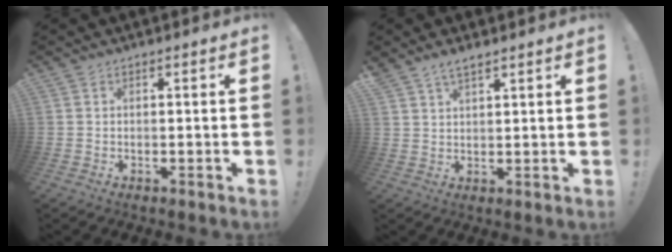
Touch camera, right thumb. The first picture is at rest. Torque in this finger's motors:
{"motor_torque": [0.05, 0.16, 0.89, 0.78, 0.00]}